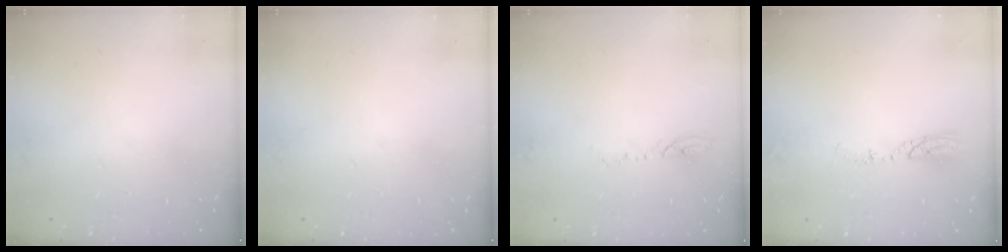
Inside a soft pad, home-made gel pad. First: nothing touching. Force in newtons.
{"total": 0.0}
{"total": 4.7, "press": 4.7, "slide": 0.5}
{"total": 4.5, "press": 4.3, "slide": 1.0}